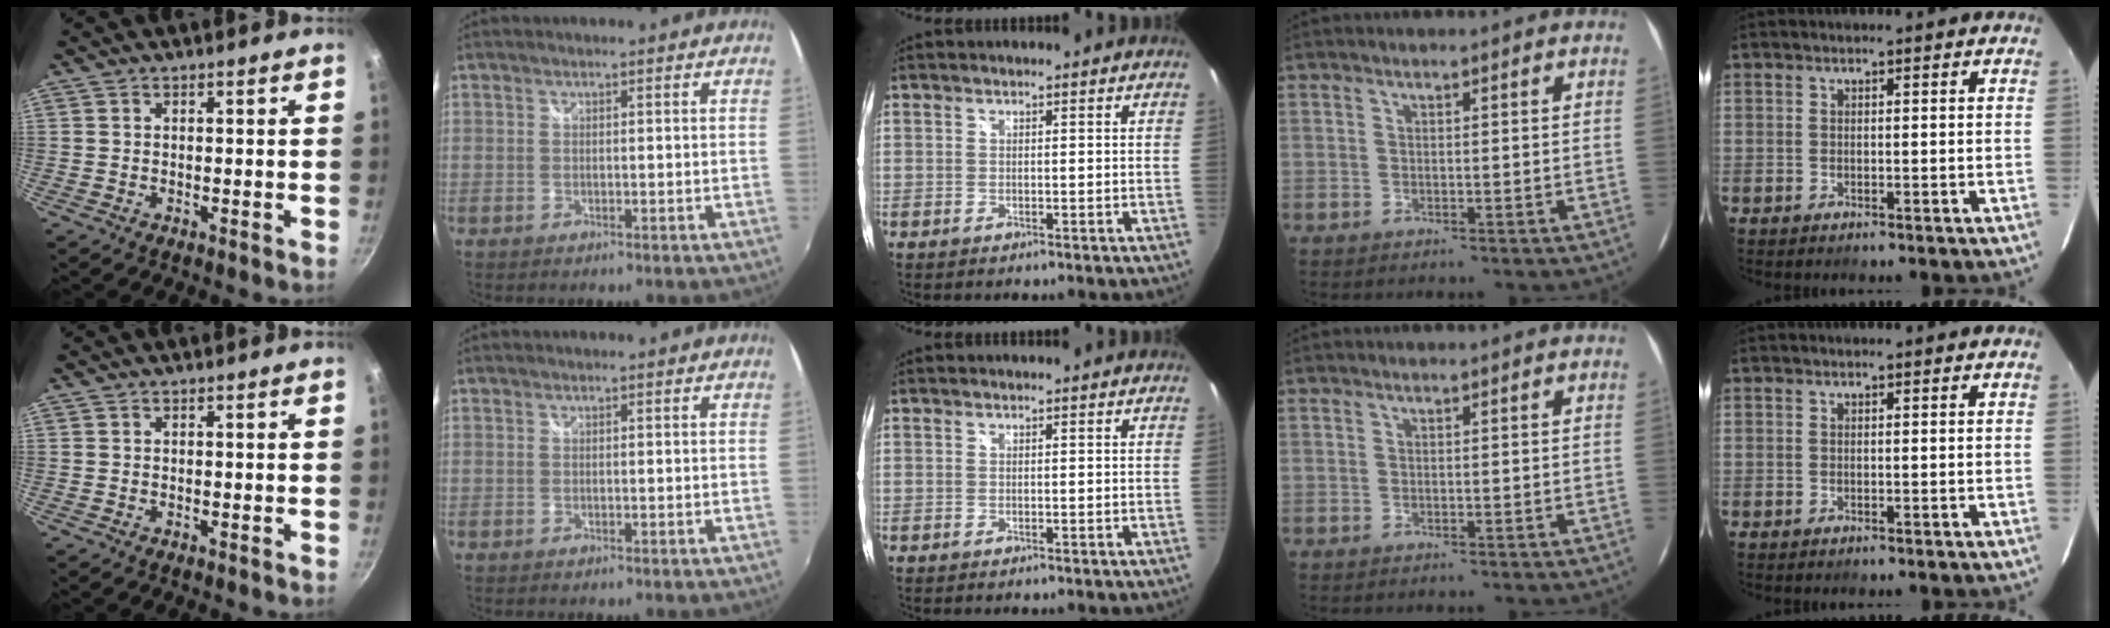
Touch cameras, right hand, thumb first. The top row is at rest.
{}